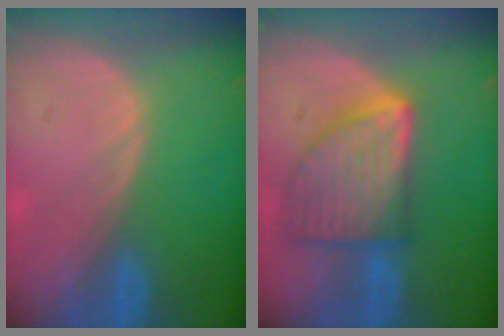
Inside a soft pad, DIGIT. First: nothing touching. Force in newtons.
{"total": 9.2, "press": 9.1, "slide": 0.5}